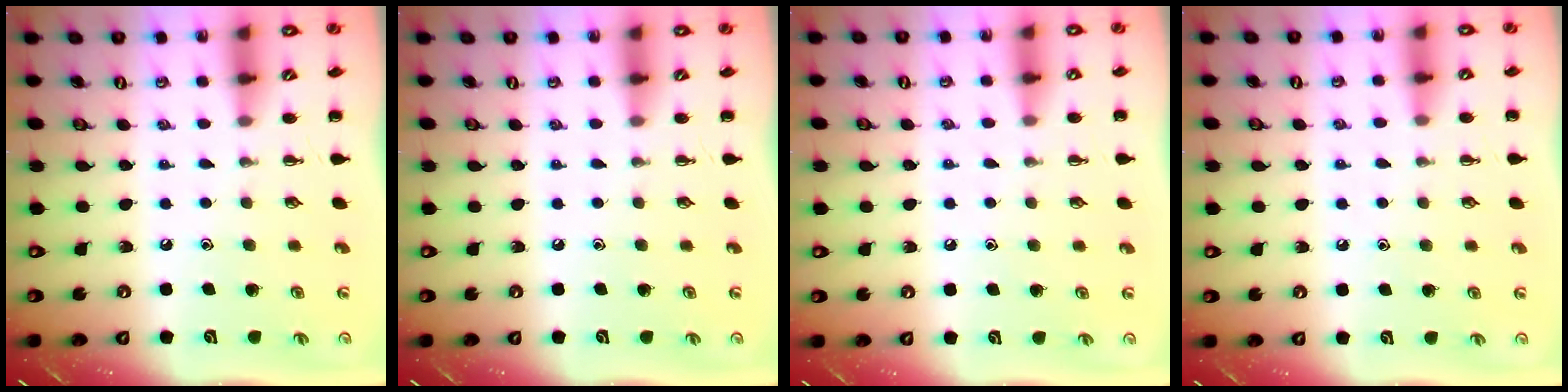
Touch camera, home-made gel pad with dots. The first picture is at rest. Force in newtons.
{"total": 0.0}
{"total": 5.7, "press": 5.5, "slide": 1.5}
{"total": 6.9, "press": 6.6, "slide": 2.1}